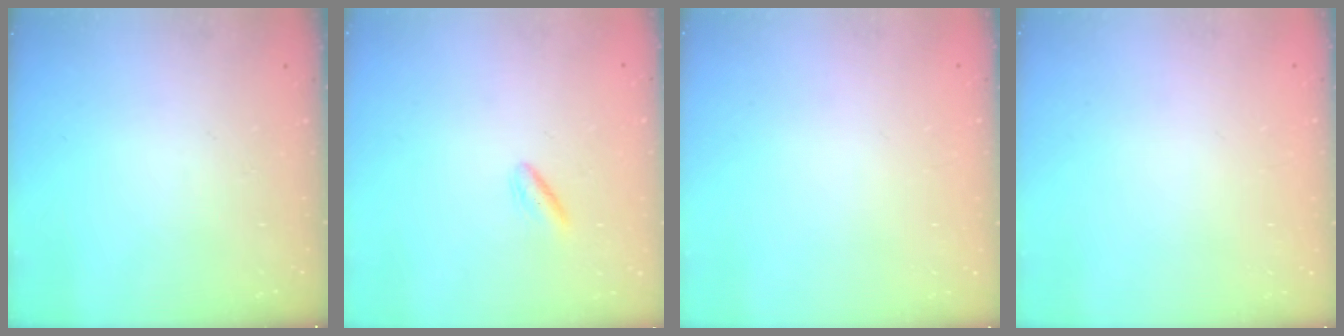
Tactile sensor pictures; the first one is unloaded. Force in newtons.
{"total": 3.4, "press": 3.1, "slide": 1.2}
{"total": 2.0, "press": 2.0, "slide": 0.1}
{"total": 2.0, "press": 2.0, "slide": 0.1}